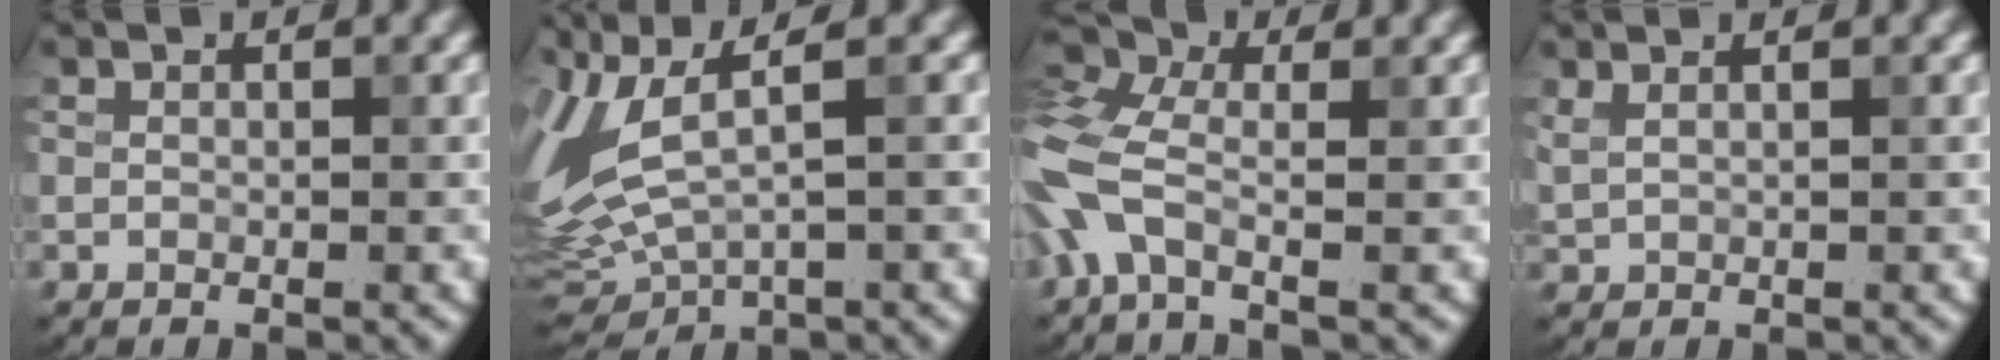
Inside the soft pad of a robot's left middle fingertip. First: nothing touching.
{"total": 8.8, "force": [2.1, 3.4, 7.8], "torque": [-0.200, -0.003, 0.048]}
{"total": 7.0, "force": [-1.5, 3.5, 5.9], "torque": [-0.159, 0.001, -0.052]}
{"total": 2.5, "force": [1.7, 1.1, 1.4], "torque": [-0.018, 0.003, 0.014]}